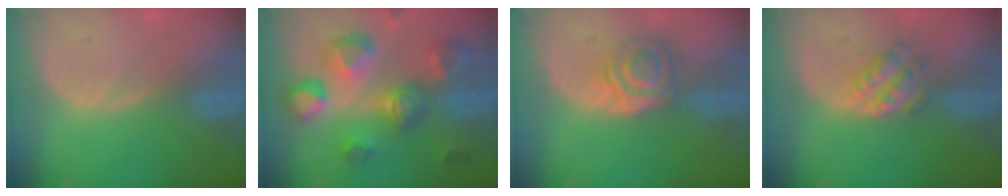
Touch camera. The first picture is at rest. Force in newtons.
{"total": 11.3, "press": 10.1, "slide": 5.1}
{"total": 5.8, "press": 5.4, "slide": 2.1}
{"total": 4.6, "press": 4.5, "slide": 1.0}